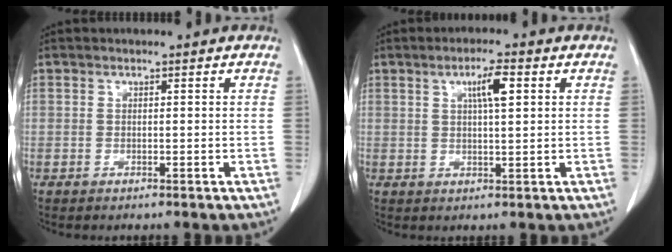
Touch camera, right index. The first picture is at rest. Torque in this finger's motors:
{"motor_torque": [0.50, 0.07, 0.11, 0.04]}